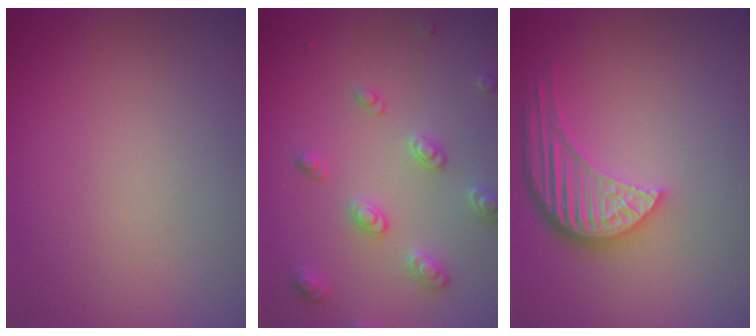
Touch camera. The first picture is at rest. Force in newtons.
{"total": 2.9, "press": 2.7, "slide": 1.0}
{"total": 5.3, "press": 3.9, "slide": 3.5}